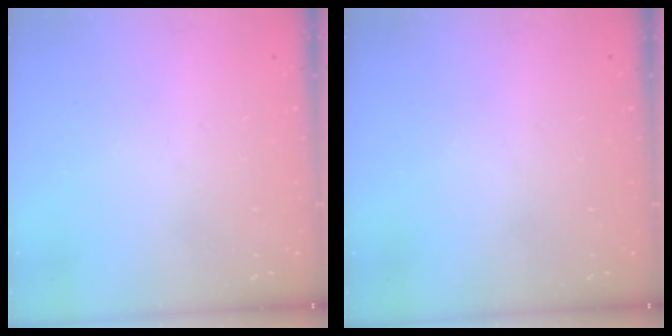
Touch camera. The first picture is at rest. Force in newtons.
{"total": 0.0}